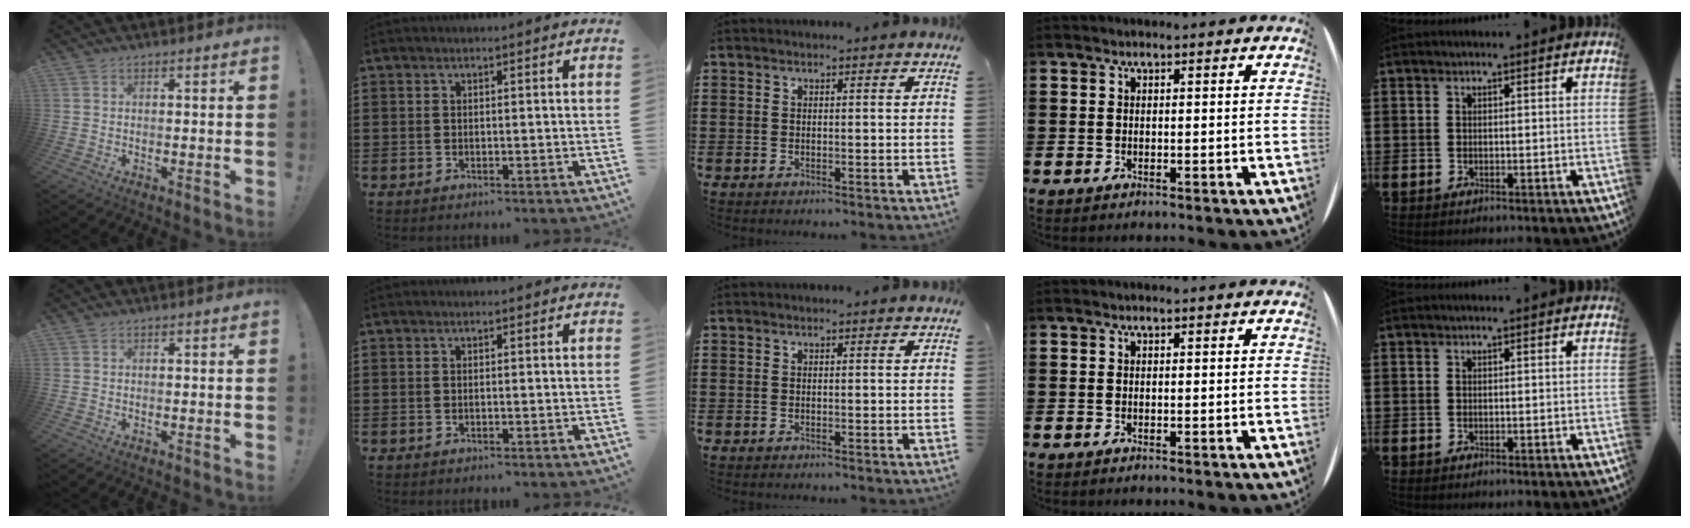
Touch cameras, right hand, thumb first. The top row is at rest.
{}